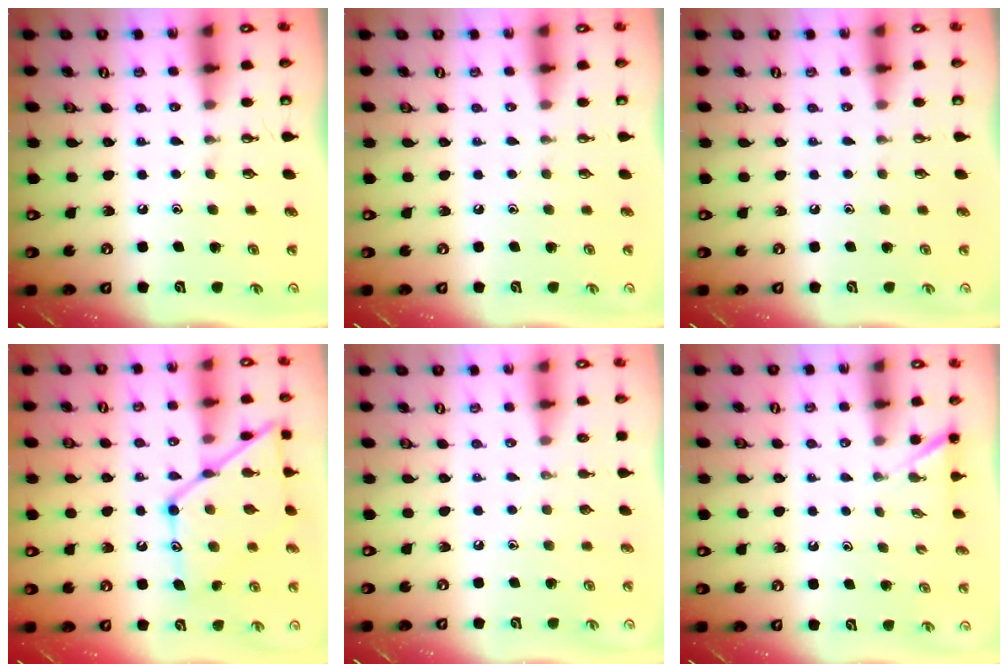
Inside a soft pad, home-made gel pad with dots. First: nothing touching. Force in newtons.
{"total": 0.0}
{"total": 0.0}
{"total": 17.3, "press": 17.2, "slide": 1.3}
{"total": 0.0}
{"total": 1.5, "press": 1.5, "slide": 0.1}